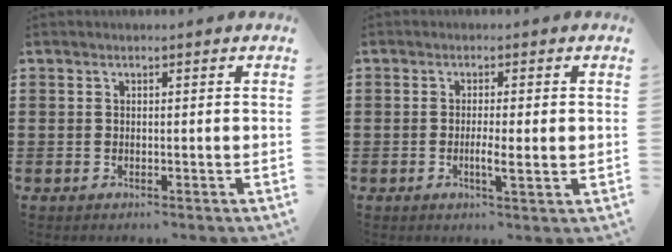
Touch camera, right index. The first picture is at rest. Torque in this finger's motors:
{"motor_torque": [-0.09, -0.09, 0.20, 0.04]}